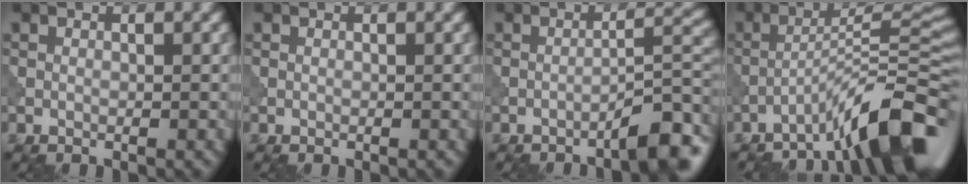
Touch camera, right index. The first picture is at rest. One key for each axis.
{"total": 0.0}
{"total": 4.3, "fx": -2.9, "fy": 0.5, "fz": 3.2, "tx": -0.043, "ty": 0.018, "tz": -0.048}
{"total": 9.6, "fx": -6.0, "fy": 1.4, "fz": 7.3, "tx": -0.100, "ty": 0.022, "tz": -0.103}